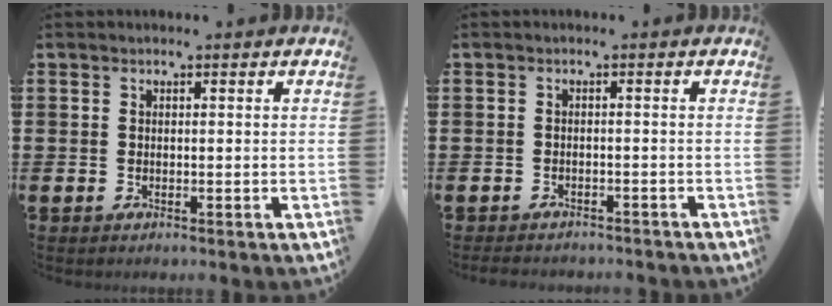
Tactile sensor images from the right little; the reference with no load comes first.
{"total": 1.2, "force": [-1.2, 0.1, 0.0], "torque": [-0.003, 0.002, -0.026]}